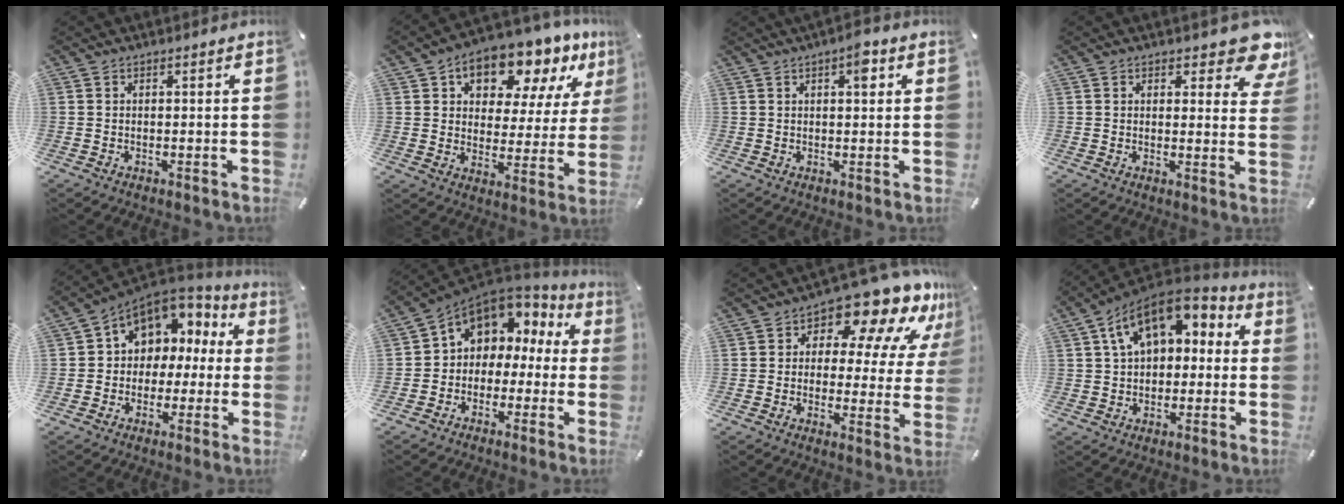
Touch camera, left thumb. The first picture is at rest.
{"total": 14.3, "force": [10.2, 7.4, 6.6], "torque": [-0.105, -0.066, 0.177]}
{"total": 4.5, "force": [1.8, 1.7, 3.7], "torque": [-0.046, -0.005, 0.023]}
{"total": 8.0, "force": [5.6, 3.4, 4.6], "torque": [-0.039, -0.040, 0.093]}
{"total": 8.3, "force": [2.2, 7.6, 2.7], "torque": [-0.049, -0.014, 0.045]}
{"total": 7.3, "force": [2.4, 6.5, 2.2], "torque": [-0.048, -0.021, 0.046]}
{"total": 14.0, "force": [9.9, 6.3, 7.6], "torque": [-0.114, -0.076, 0.166]}
{"total": 11.8, "force": [5.2, 7.9, 7.1], "torque": [-0.127, -0.017, 0.097]}